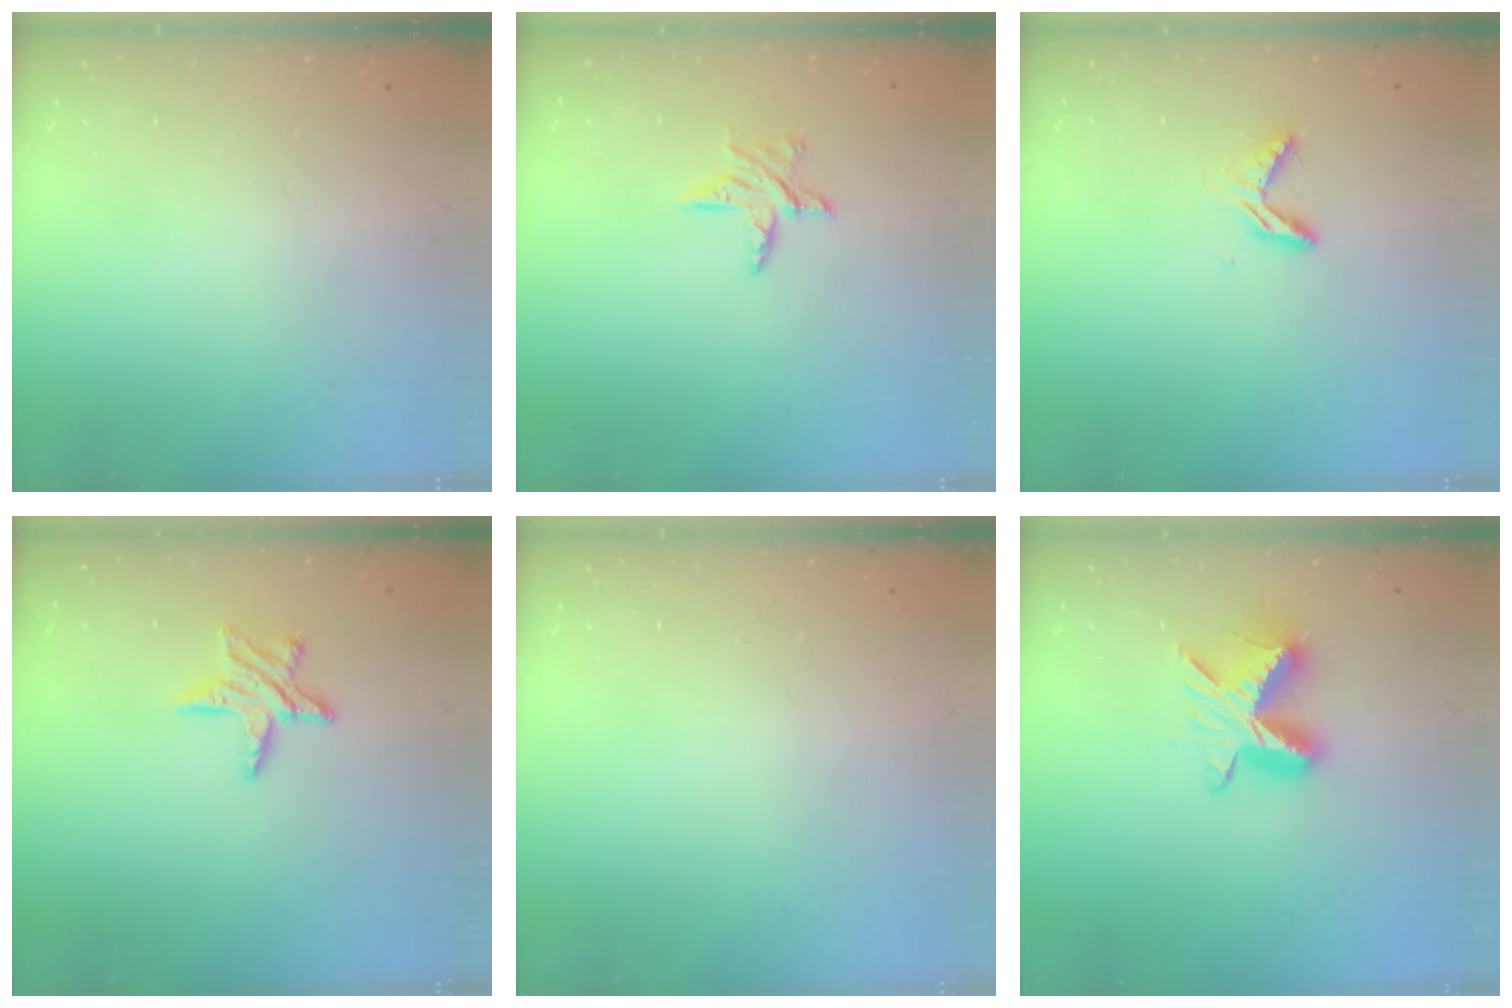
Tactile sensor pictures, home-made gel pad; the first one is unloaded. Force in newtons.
{"total": 6.7, "press": 6.7, "slide": 0.3}
{"total": 6.4, "press": 6.4, "slide": 0.4}
{"total": 8.9, "press": 8.9, "slide": 0.8}
{"total": 0.0}
{"total": 11.1, "press": 11.1, "slide": 0.5}